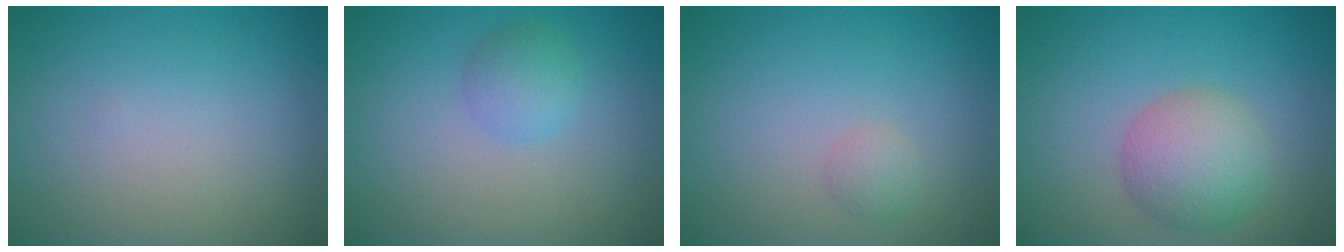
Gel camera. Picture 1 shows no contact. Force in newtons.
{"total": 2.1, "press": 2.1, "slide": 0.1}
{"total": 1.1, "press": 1.1, "slide": 0.1}
{"total": 4.7, "press": 4.7, "slide": 0.1}